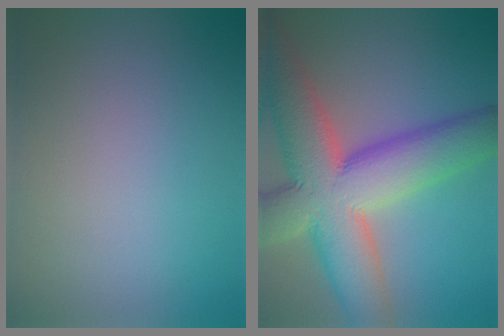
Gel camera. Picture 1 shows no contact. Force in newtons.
{"total": 13.9, "press": 13.8, "slide": 1.1}